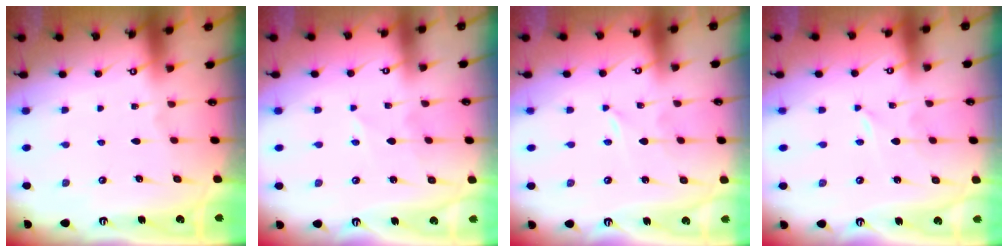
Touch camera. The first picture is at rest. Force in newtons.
{"total": 2.2, "press": 2.1, "slide": 0.3}
{"total": 0.0}
{"total": 0.0}